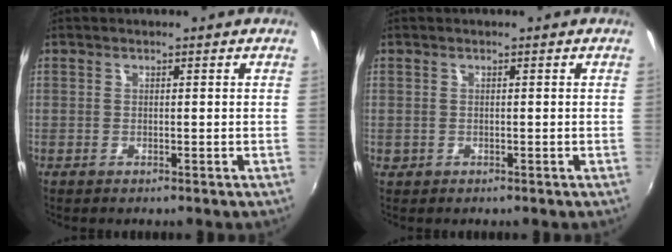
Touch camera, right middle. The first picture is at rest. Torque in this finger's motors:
{"motor_torque": [-0.09, 0.00, 0.03, 0.01]}